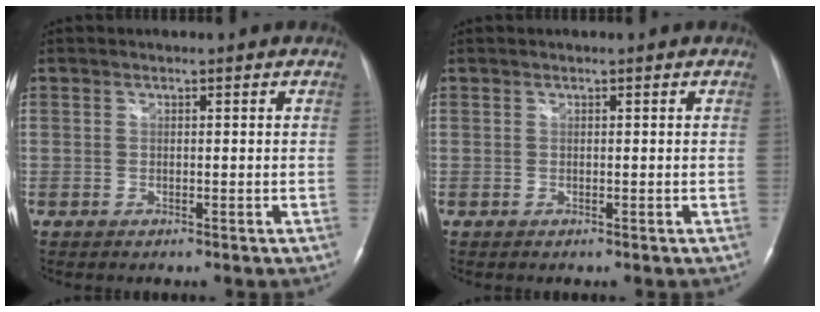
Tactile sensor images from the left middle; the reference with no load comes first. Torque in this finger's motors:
{"motor_torque": [0.22, -0.21, 0.01, 0.01]}